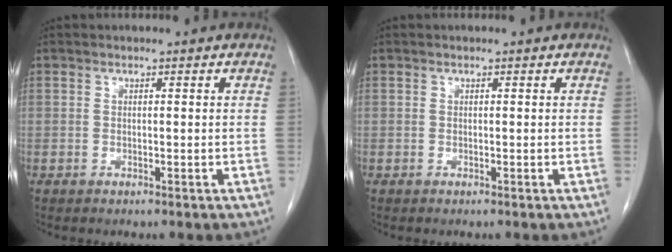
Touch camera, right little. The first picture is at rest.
{"total": 0.0}